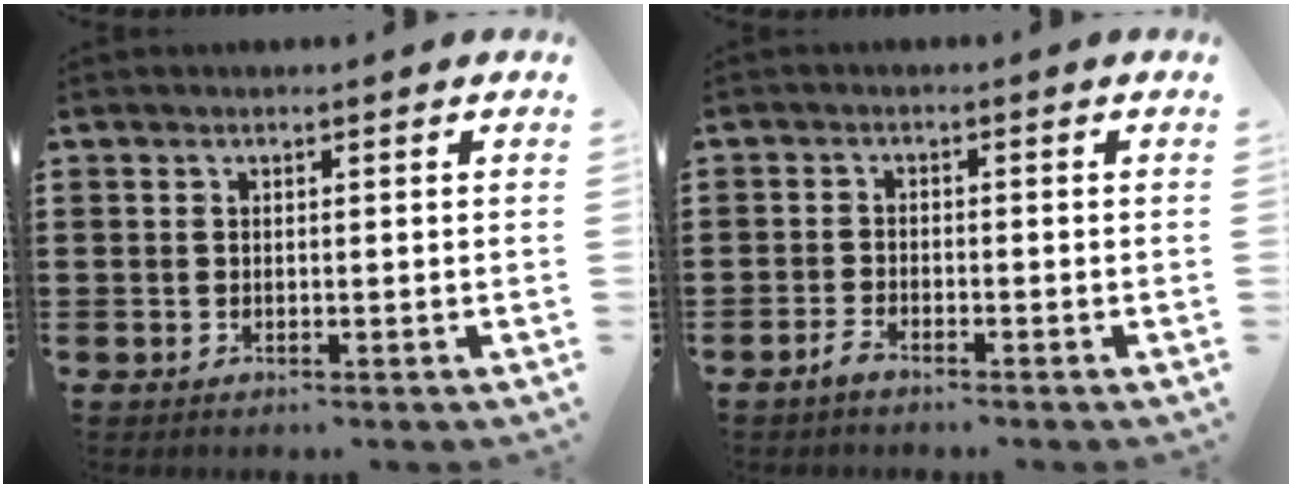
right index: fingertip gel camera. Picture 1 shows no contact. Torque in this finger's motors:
{"motor_torque": [0.29, 0.65, 0.10, 0.00]}